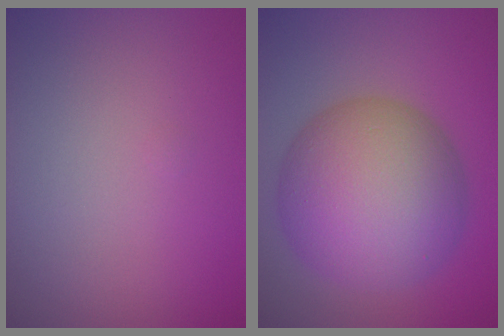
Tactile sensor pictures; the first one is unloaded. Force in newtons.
{"total": 12.2, "press": 12.2, "slide": 0.3}